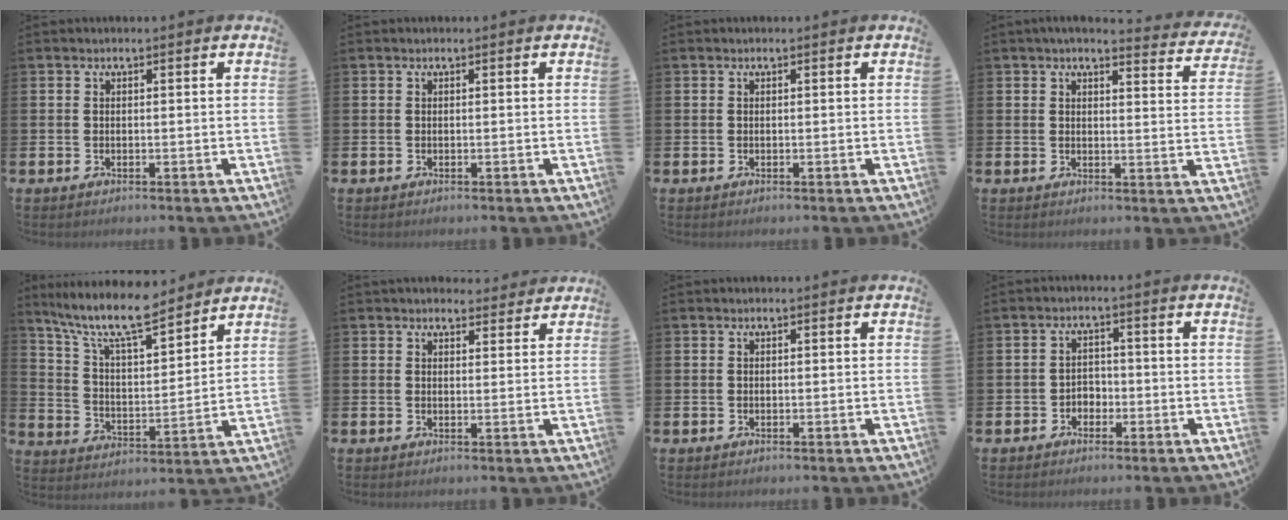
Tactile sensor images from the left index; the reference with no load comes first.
{"total": 0.0}
{"total": 0.0}
{"total": 3.2, "force": [3.1, 0.1, 0.8], "torque": [-0.013, -0.024, 0.050]}
{"total": 10.7, "force": [9.4, 1.9, 4.8], "torque": [-0.108, -0.055, 0.161]}
{"total": 2.7, "force": [2.6, 0.8, 0.0], "torque": [0.010, -0.015, 0.045]}
{"total": 0.0}
{"total": 2.2, "force": [-1.4, 1.5, 0.5], "torque": [-0.007, 0.002, -0.035]}